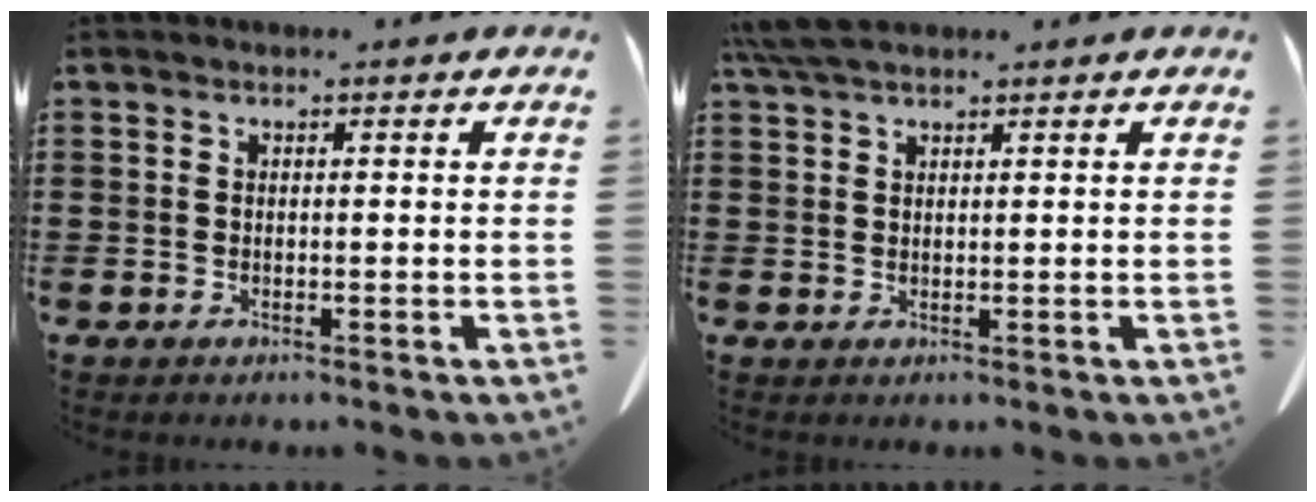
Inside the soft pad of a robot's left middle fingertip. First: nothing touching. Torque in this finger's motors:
{"motor_torque": [0.50, 0.42, 0.07, 0.02]}